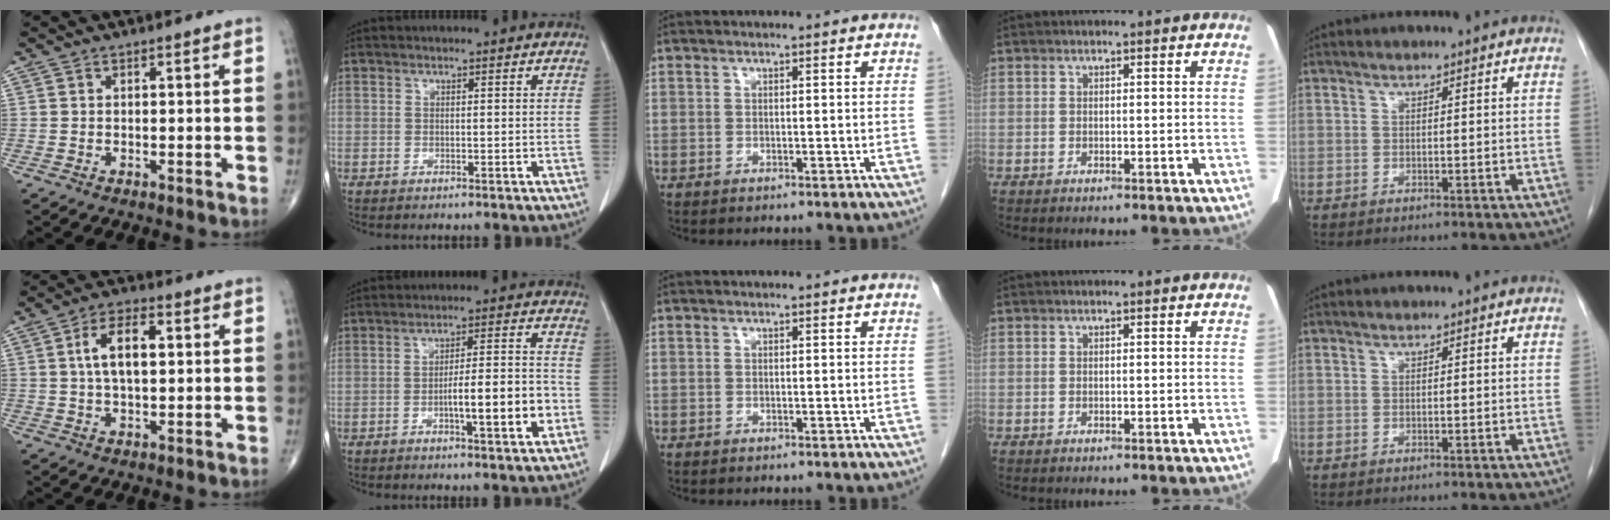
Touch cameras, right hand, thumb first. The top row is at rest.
{"thumb": {"total": 8.4, "force": [1.5, 4.1, 7.2], "torque": [-0.124, 0.012, 0.023]}, "index": {"total": 9.4, "force": [-3.1, 1.0, 8.9], "torque": [-0.136, 0.010, -0.047]}}